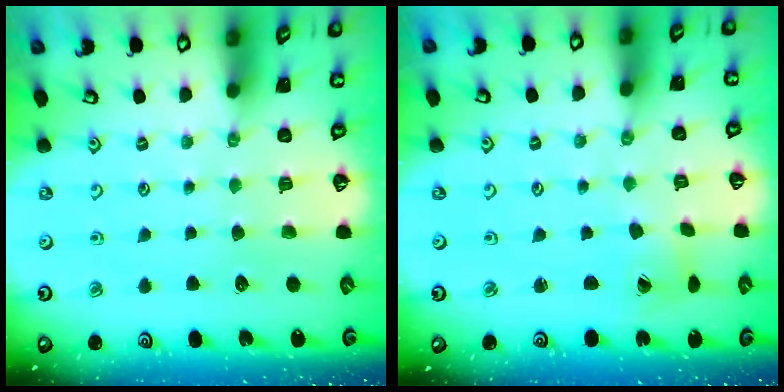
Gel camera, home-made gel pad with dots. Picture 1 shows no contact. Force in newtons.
{"total": 2.2, "press": 2.2, "slide": 0.3}